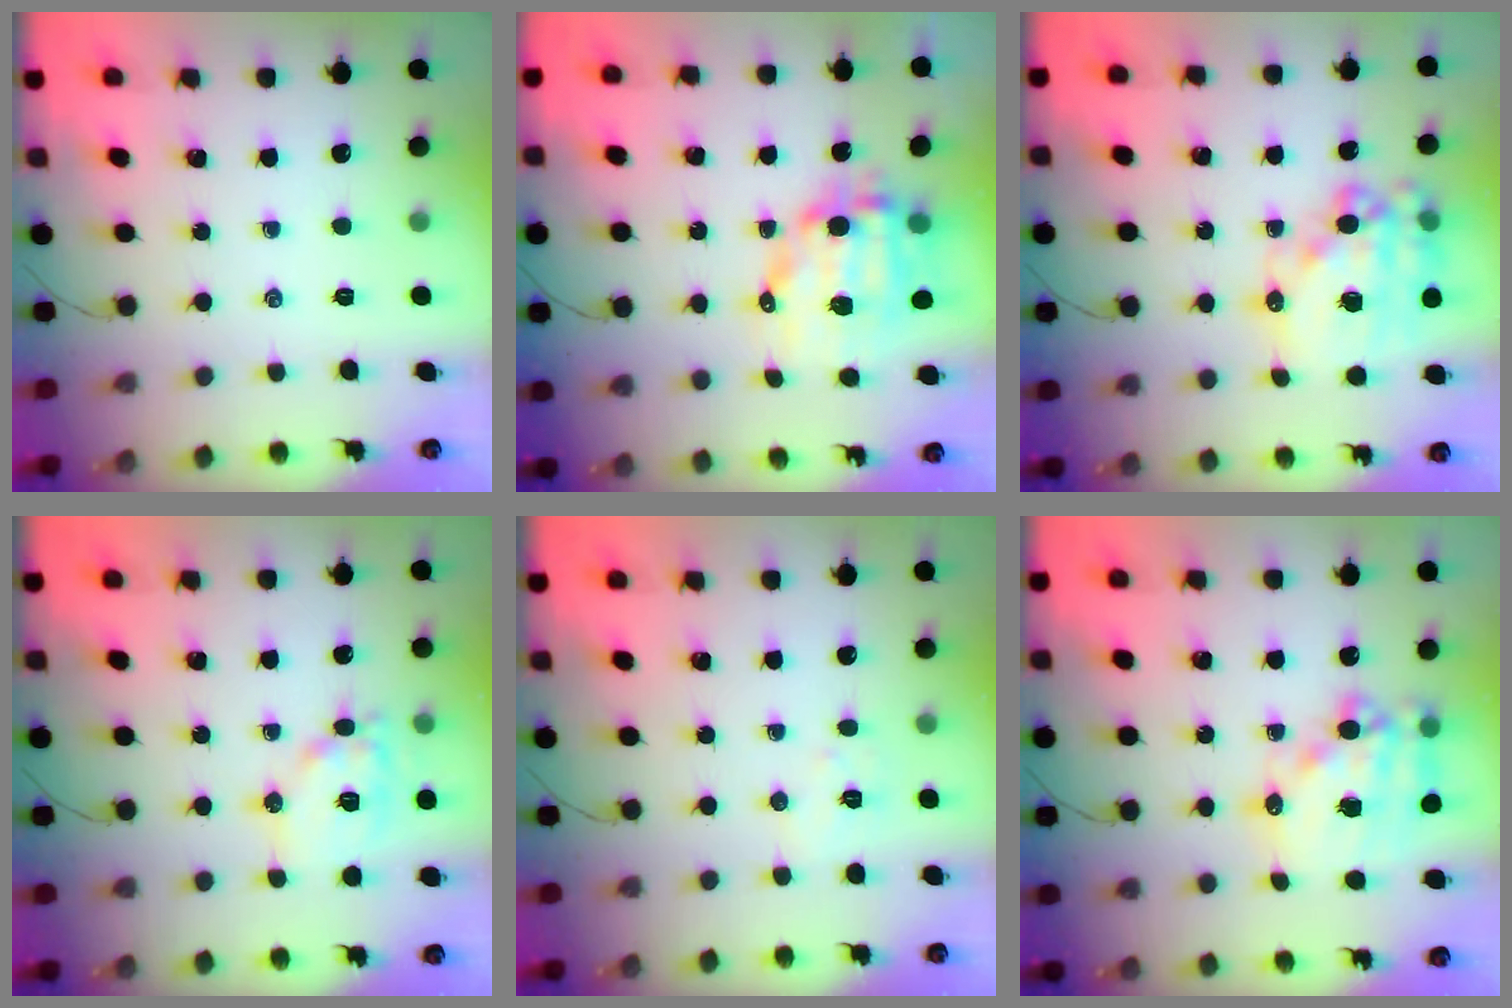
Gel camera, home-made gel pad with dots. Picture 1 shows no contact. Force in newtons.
{"total": 12.0, "press": 11.8, "slide": 2.4}
{"total": 21.4, "press": 20.9, "slide": 4.6}
{"total": 11.5, "press": 11.5, "slide": 1.0}
{"total": 4.8, "press": 4.8, "slide": 0.9}
{"total": 16.4, "press": 16.1, "slide": 3.3}